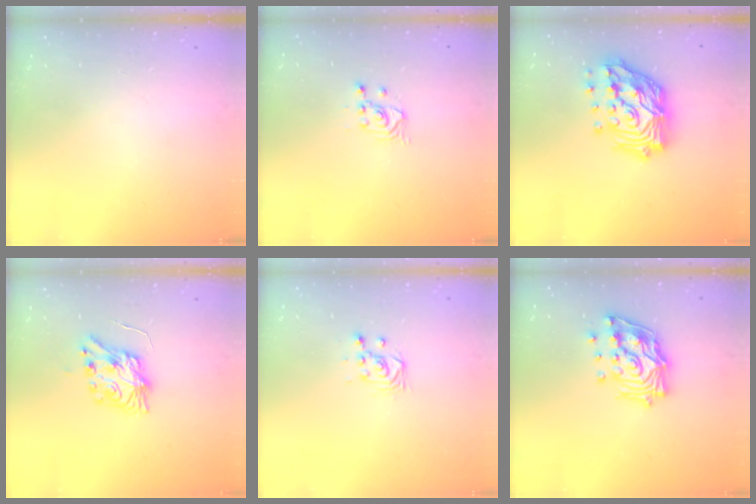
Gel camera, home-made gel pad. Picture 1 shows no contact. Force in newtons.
{"total": 2.7, "press": 2.7, "slide": 0.3}
{"total": 22.0, "press": 21.7, "slide": 3.4}
{"total": 8.1, "press": 8.1, "slide": 0.2}
{"total": 3.9, "press": 3.9, "slide": 0.2}
{"total": 17.0, "press": 16.8, "slide": 2.2}